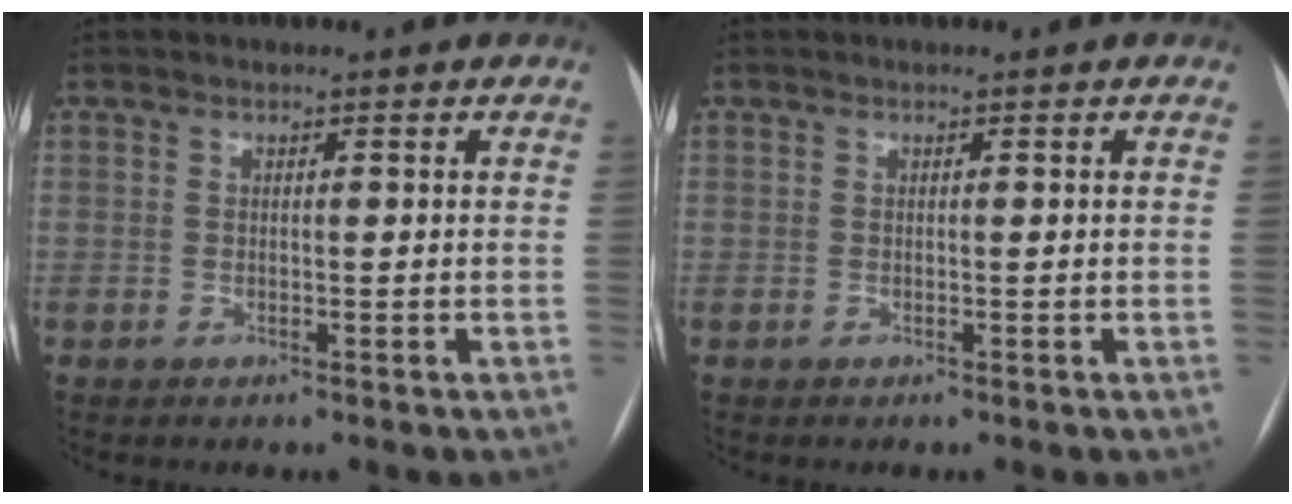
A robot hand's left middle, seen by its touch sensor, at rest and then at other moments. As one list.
[{"total": 0.0}]